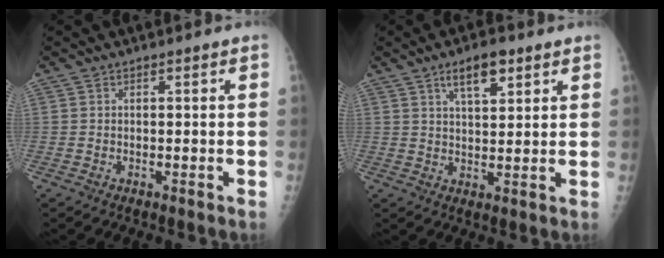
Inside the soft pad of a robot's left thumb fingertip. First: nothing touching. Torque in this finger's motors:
{"motor_torque": [0.21, -0.12, 0.69, -0.07, 0.17]}